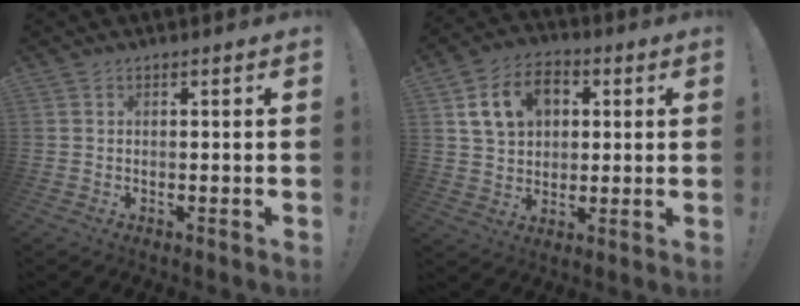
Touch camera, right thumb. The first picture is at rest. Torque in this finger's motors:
{"motor_torque": [0.89, 0.92, 0.30, -0.15, 0.06]}